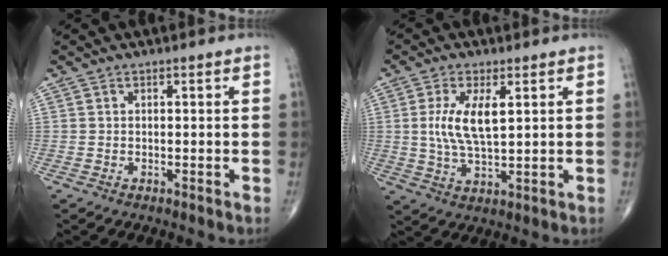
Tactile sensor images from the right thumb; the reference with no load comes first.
{"total": 8.3, "force": [1.9, 3.2, 7.4], "torque": [-0.152, -0.011, 0.040]}